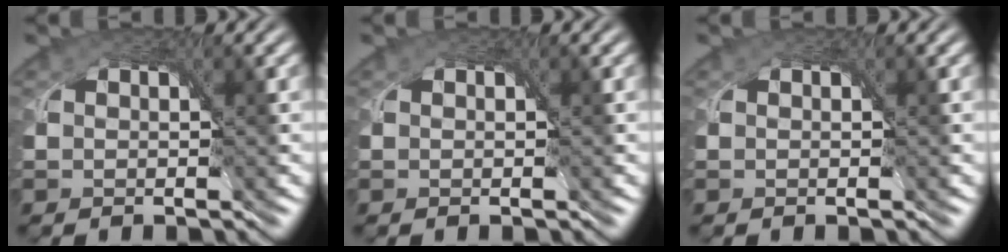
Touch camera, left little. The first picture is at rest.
{"total": 0.0}
{"total": 0.0}